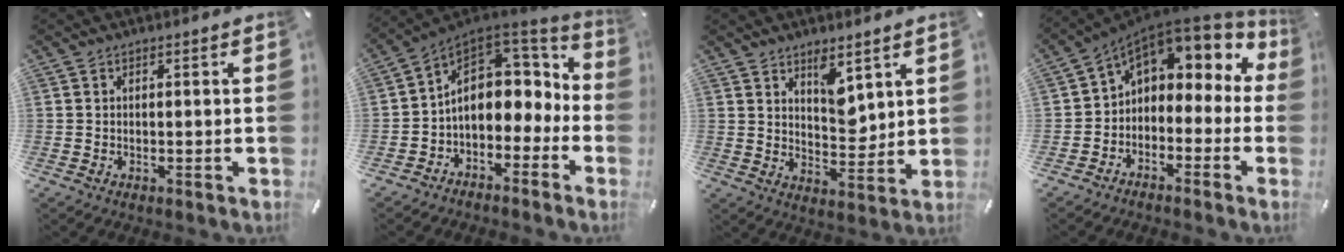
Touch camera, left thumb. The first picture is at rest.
{"total": 13.6, "force": [1.8, 9.8, 9.3], "torque": [-0.149, -0.018, 0.033]}
{"total": 7.3, "force": [4.8, 4.2, 3.6], "torque": [-0.042, -0.032, 0.080]}
{"total": 6.0, "force": [2.8, 4.5, 2.8], "torque": [-0.056, -0.029, 0.049]}